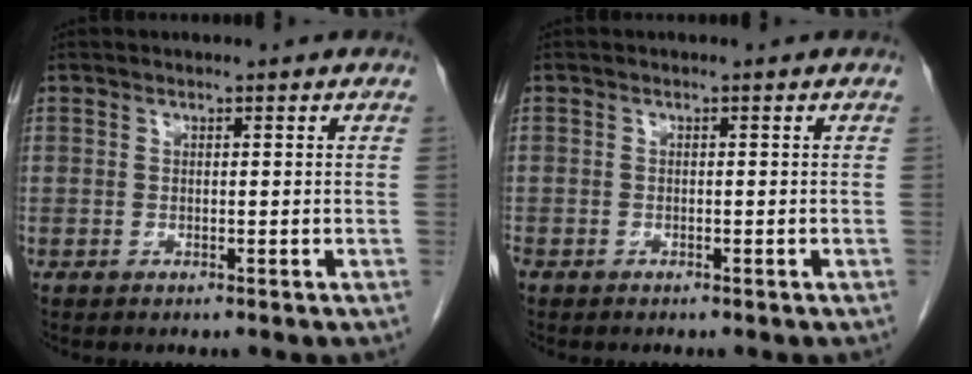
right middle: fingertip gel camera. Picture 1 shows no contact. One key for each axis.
{"total": 1.0, "fx": -0.7, "fy": 0.6, "fz": 0.3, "tx": -0.010, "ty": -0.002, "tz": -0.012}